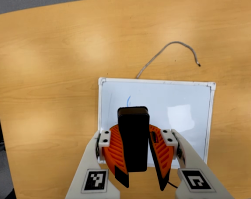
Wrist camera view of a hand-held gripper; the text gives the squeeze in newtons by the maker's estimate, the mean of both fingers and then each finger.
{"total": 13.2, "left": 11.9, "right": 14.6}